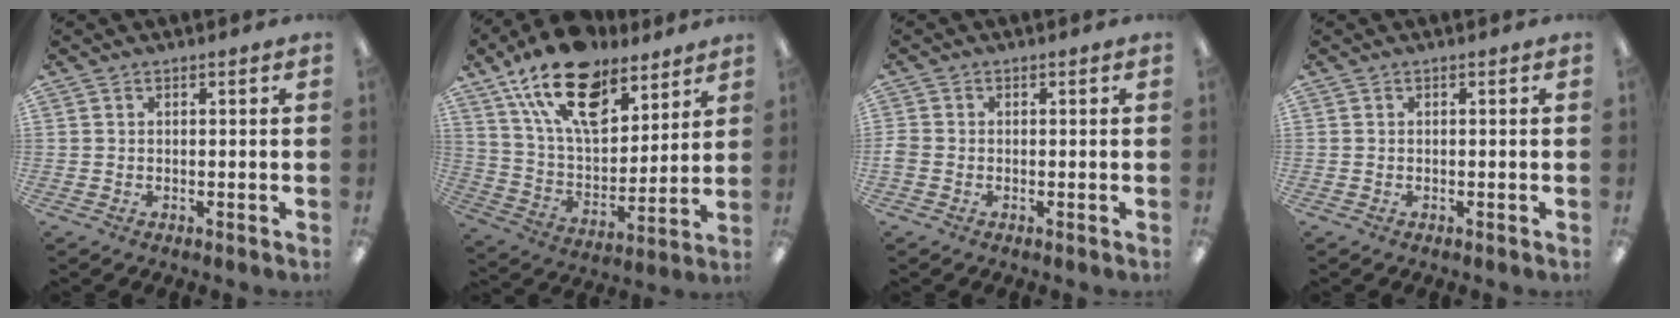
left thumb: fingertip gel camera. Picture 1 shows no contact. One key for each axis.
{"total": 20.7, "fx": 13.7, "fy": 10.5, "fz": 11.3, "tx": -0.201, "ty": -0.073, "tz": 0.247}
{"total": 1.5, "fx": -0.4, "fy": 1.2, "fz": 0.7, "tx": -0.010, "ty": 0.002, "tz": -0.007}
{"total": 0.0}